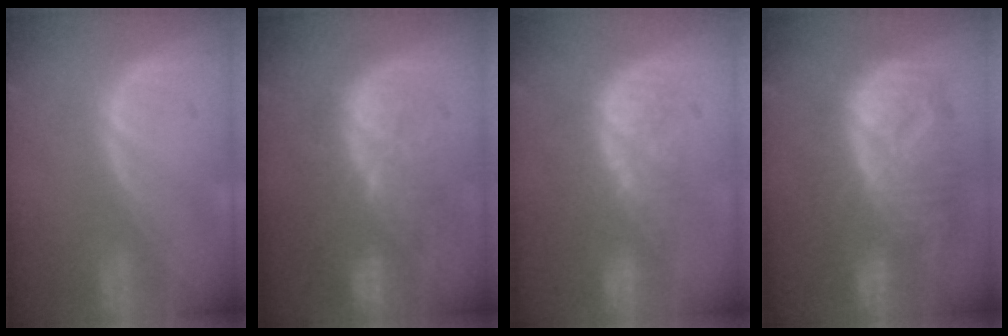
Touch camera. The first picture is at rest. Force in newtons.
{"total": 11.0, "press": 9.7, "slide": 5.2}
{"total": 8.5, "press": 7.6, "slide": 3.7}
{"total": 12.5, "press": 12.4, "slide": 1.1}